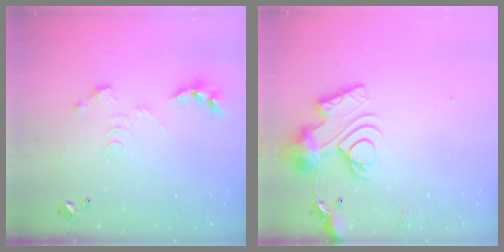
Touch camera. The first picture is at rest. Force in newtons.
{"total": 13.9, "press": 13.8, "slide": 1.6}